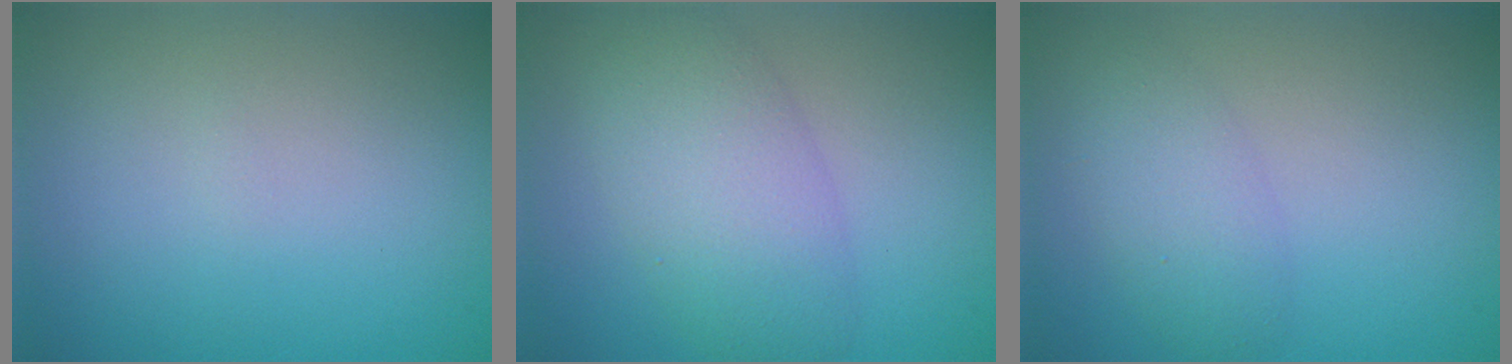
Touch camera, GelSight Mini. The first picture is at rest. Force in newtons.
{"total": 5.5, "press": 5.5, "slide": 0.1}
{"total": 2.8, "press": 2.8, "slide": 0.2}